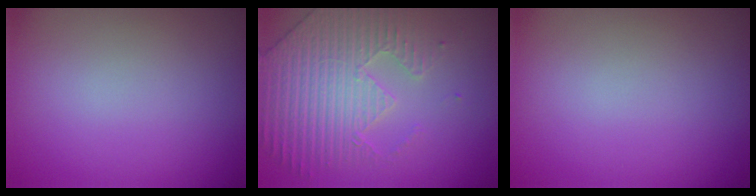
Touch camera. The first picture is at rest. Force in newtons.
{"total": 5.1, "press": 4.8, "slide": 1.6}
{"total": 0.0}